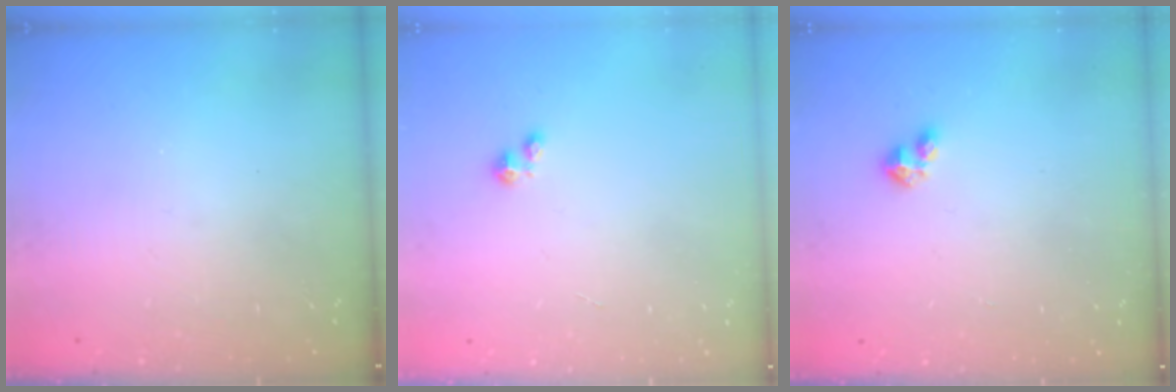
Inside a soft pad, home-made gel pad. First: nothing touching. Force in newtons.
{"total": 1.9, "press": 1.9, "slide": 0.2}
{"total": 2.9, "press": 2.8, "slide": 0.6}